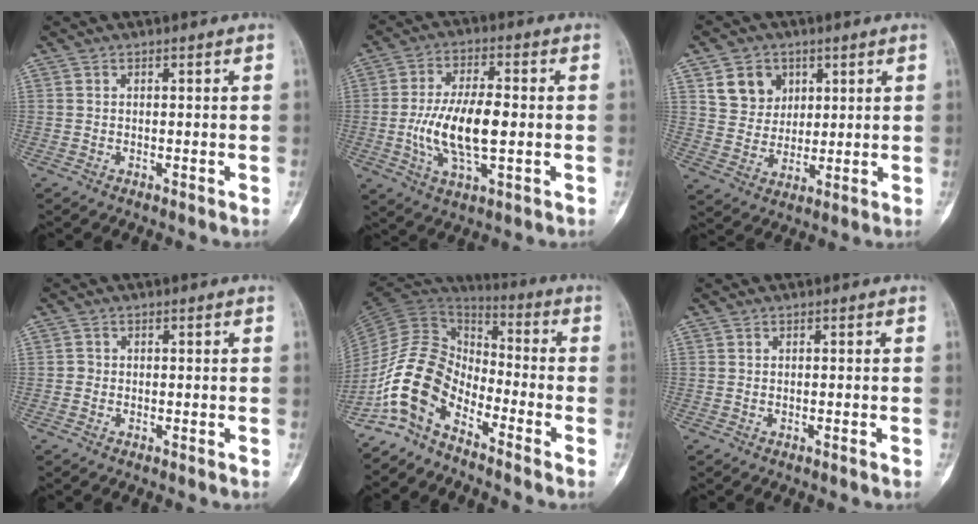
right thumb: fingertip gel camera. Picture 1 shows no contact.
{"total": 12.9, "force": [-1.2, 5.3, 11.7], "torque": [-0.225, 0.004, -0.021]}
{"total": 8.6, "force": [3.8, 7.1, 3.1], "torque": [-0.020, -0.018, 0.072]}
{"total": 0.8, "force": [-0.2, 0.7, 0.2], "torque": [0.001, 0.003, -0.006]}
{"total": 12.9, "force": [-7.9, 6.9, 7.5], "torque": [-0.141, 0.082, -0.170]}
{"total": 0.0}